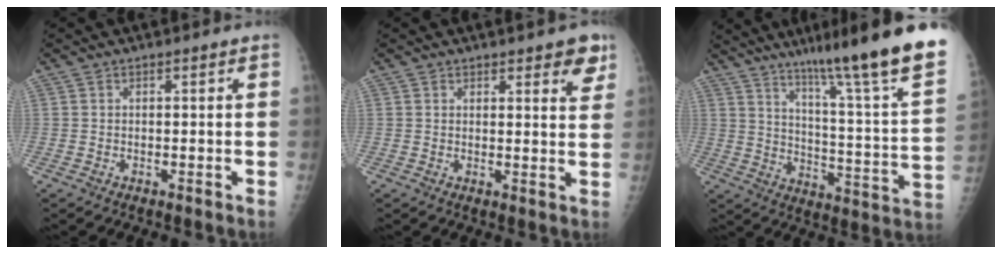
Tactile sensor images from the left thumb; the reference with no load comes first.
{"total": 4.7, "force": [3.1, 2.0, 3.0], "torque": [-0.008, -0.016, 0.034]}
{"total": 25.8, "force": [19.1, 0.8, 17.3], "torque": [-0.242, -0.103, 0.275]}